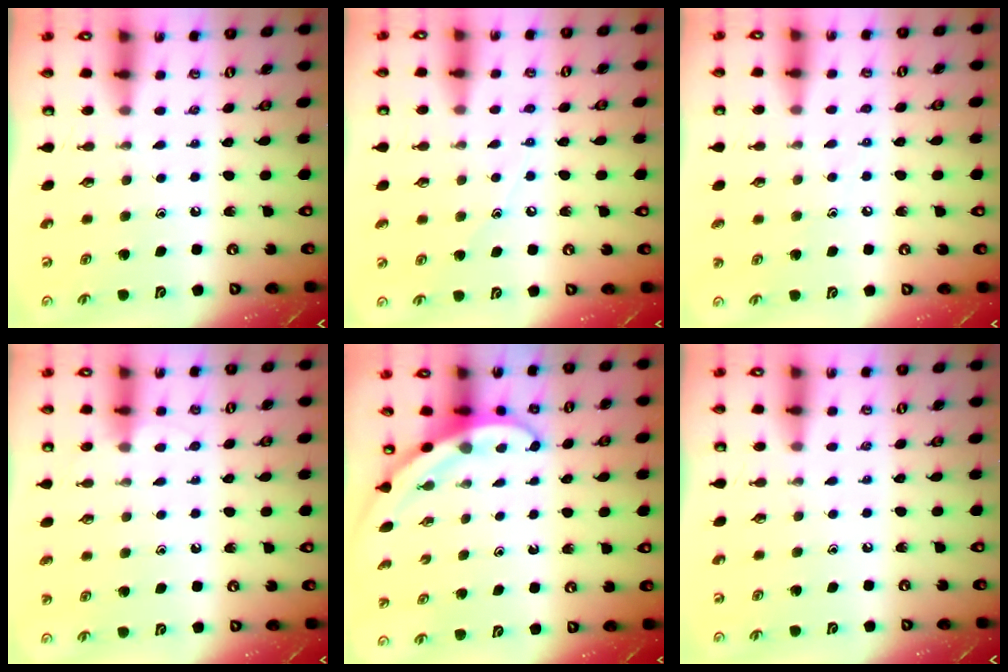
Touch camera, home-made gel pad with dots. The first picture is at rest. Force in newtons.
{"total": 5.6, "press": 5.6, "slide": 0.7}
{"total": 4.8, "press": 4.8, "slide": 0.6}
{"total": 2.7, "press": 2.7, "slide": 0.3}
{"total": 3.5, "press": 3.5, "slide": 0.1}
{"total": 0.0}